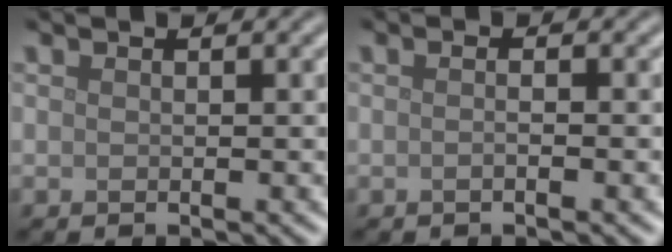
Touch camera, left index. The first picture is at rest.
{"total": 1.1, "force": [-0.1, 0.4, 1.0], "torque": [-0.003, -0.009, -0.009]}